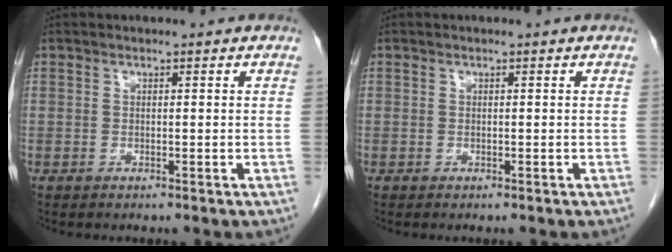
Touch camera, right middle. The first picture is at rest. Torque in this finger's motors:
{"motor_torque": [0.90, -0.72, 0.03, -0.01]}